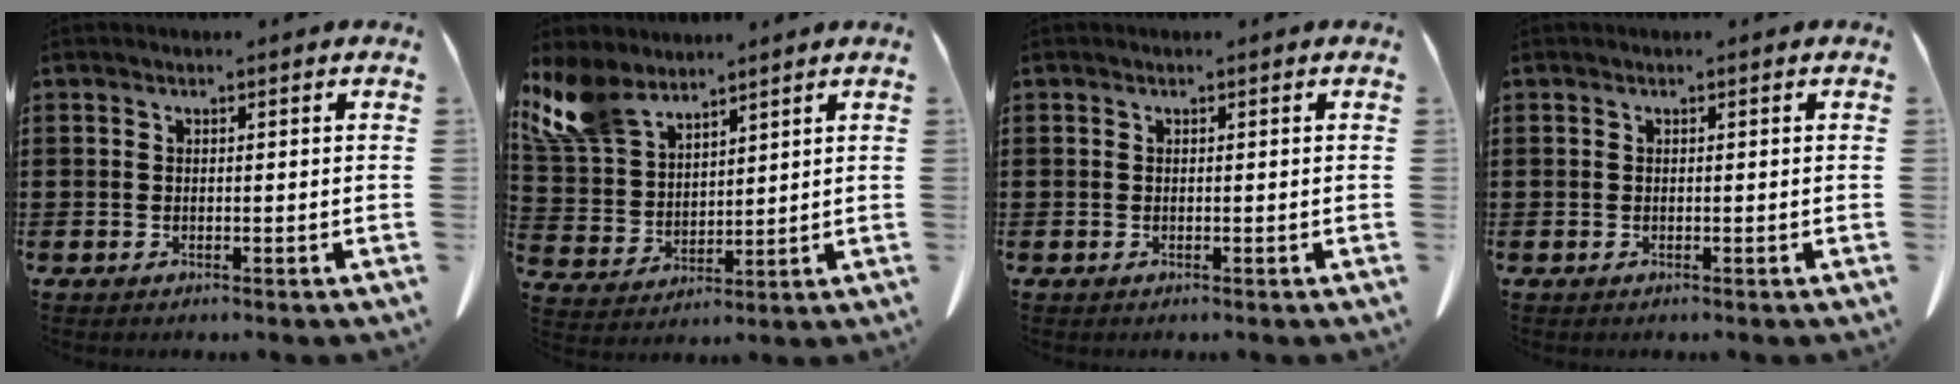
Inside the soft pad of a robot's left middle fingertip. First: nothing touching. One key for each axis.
{"total": 8.3, "fx": 6.7, "fy": 3.8, "fz": 3.2, "tx": -0.094, "ty": -0.013, "tz": 0.130}
{"total": 0.0}
{"total": 0.0}